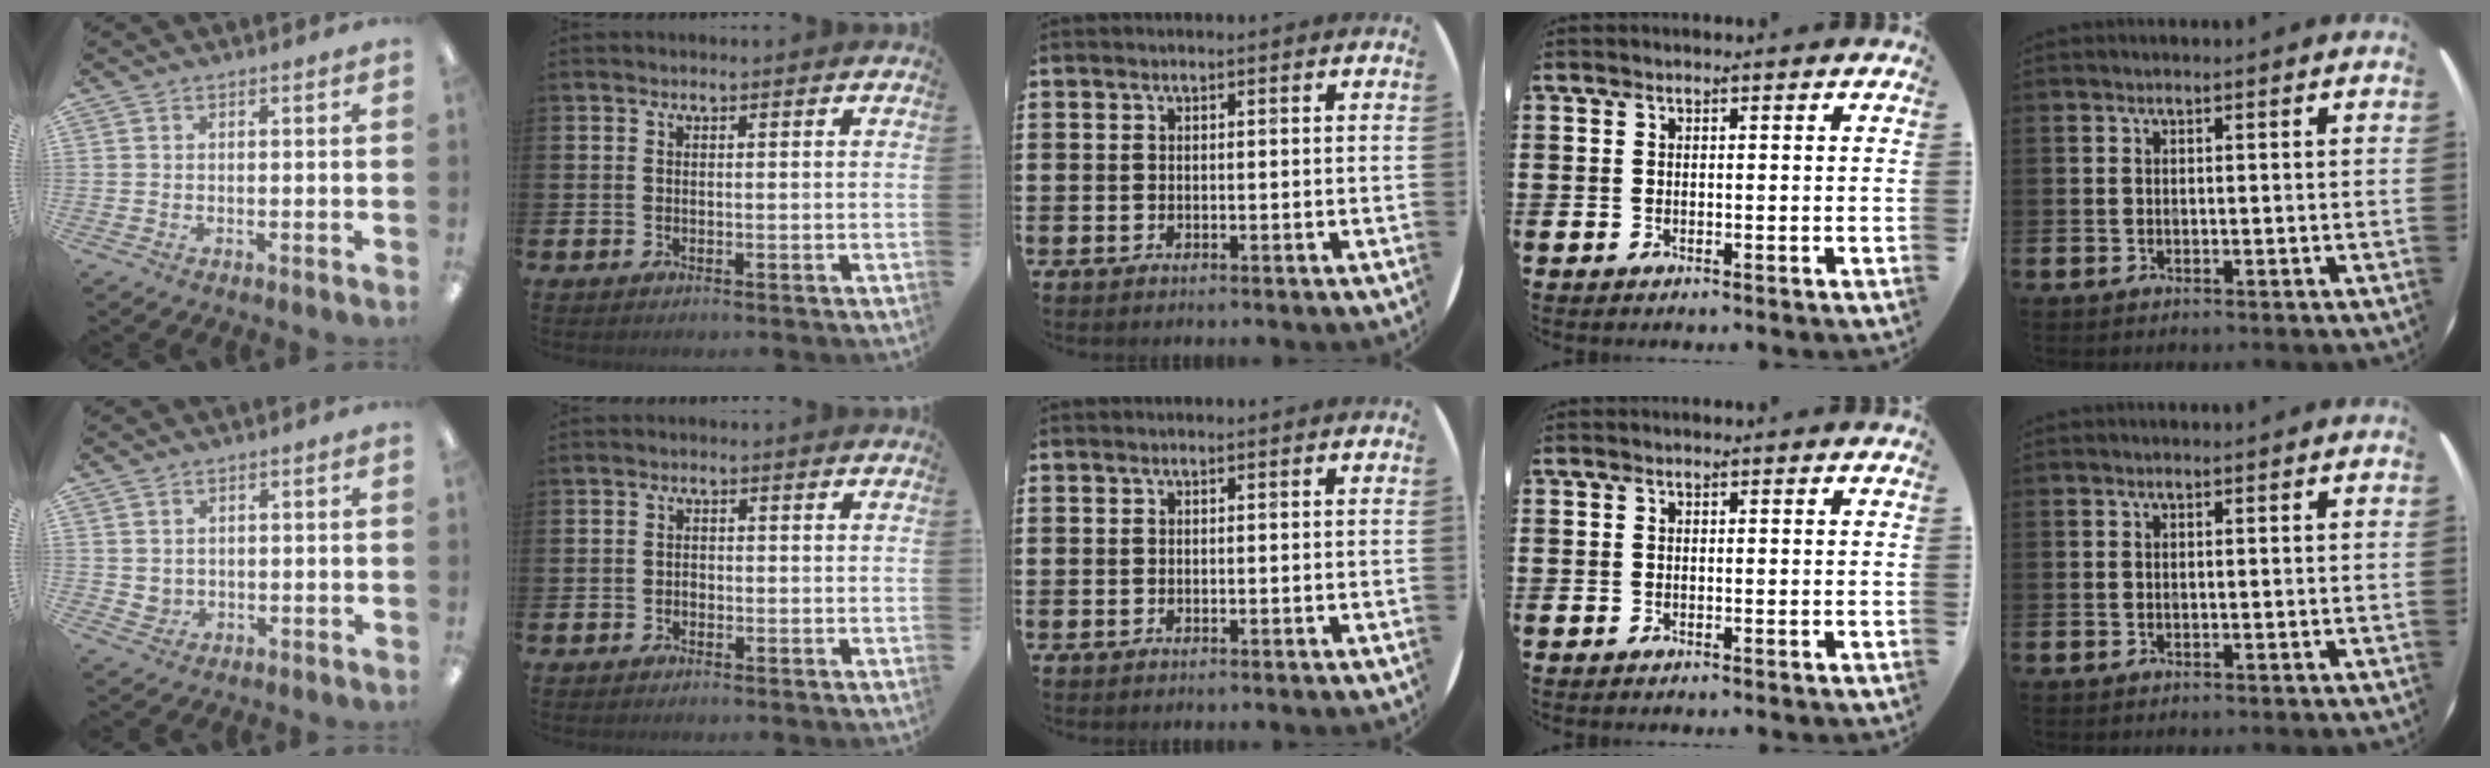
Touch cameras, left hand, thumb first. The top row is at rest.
{"thumb": {"total": 2.4, "force": [1.1, 2.1, 0.5], "torque": [-0.004, -0.003, 0.020]}, "index": {"total": 1.0, "force": [-0.5, 0.7, 0.3], "torque": [-0.005, 0.002, -0.012]}}